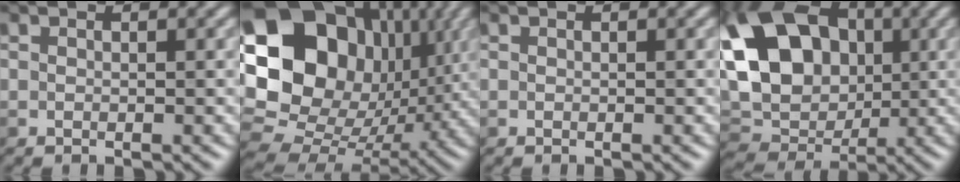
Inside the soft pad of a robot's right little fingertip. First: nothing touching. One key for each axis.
{"total": 21.7, "fx": 5.5, "fy": 17.7, "fz": 11.2, "tx": -0.229, "ty": 0.037, "tz": 0.097}
{"total": 0.0}
{"total": 14.3, "fx": 2.5, "fy": 10.5, "fz": 9.4, "tx": -0.184, "ty": 0.028, "tz": 0.047}